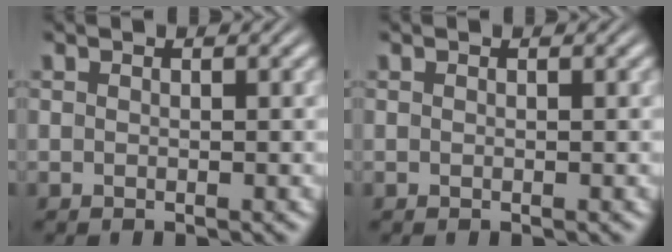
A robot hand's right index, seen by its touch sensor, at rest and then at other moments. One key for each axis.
{"total": 0.0}